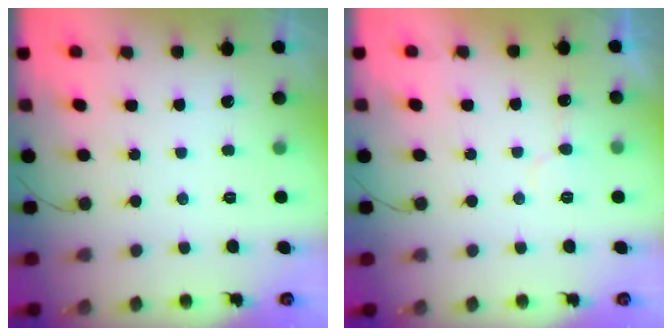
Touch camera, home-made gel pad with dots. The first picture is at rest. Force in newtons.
{"total": 6.5, "press": 6.5, "slide": 0.4}